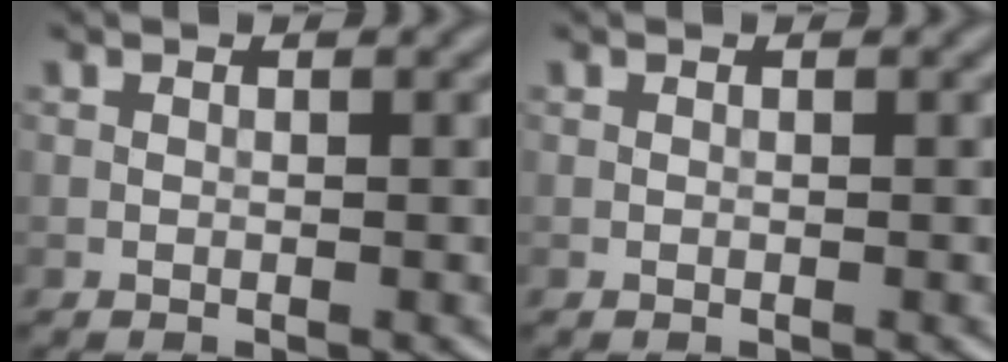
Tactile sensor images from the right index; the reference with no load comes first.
{"total": 0.0}